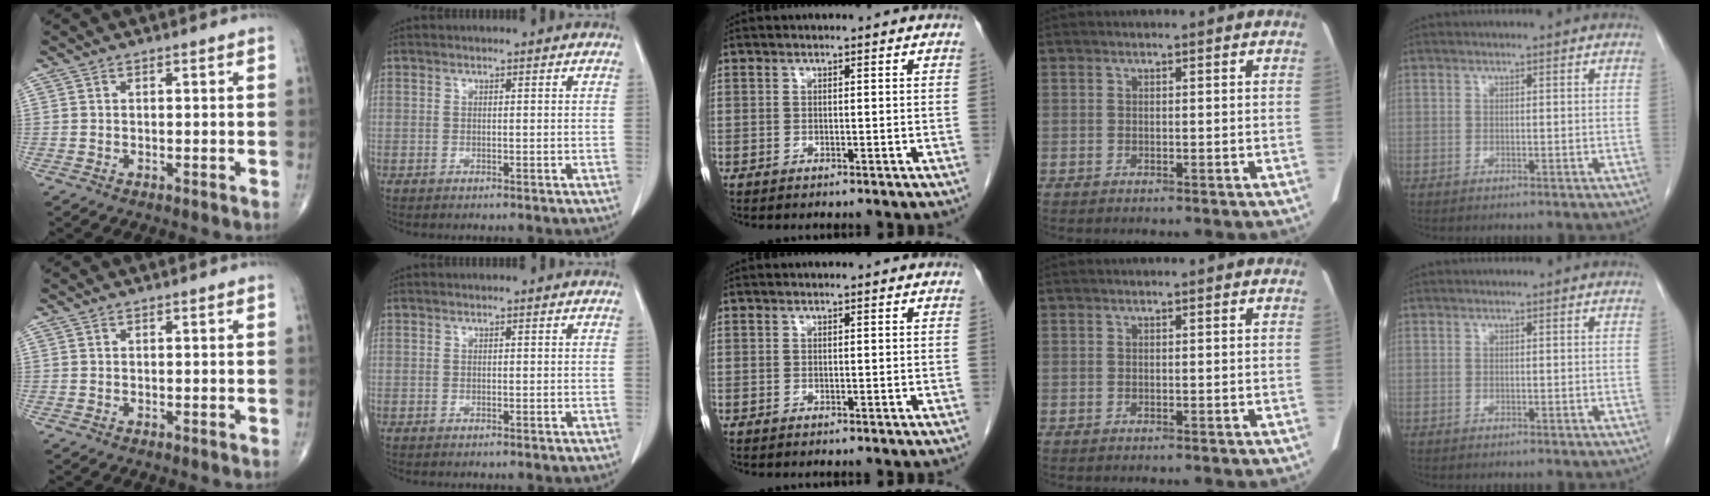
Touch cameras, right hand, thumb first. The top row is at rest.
{}